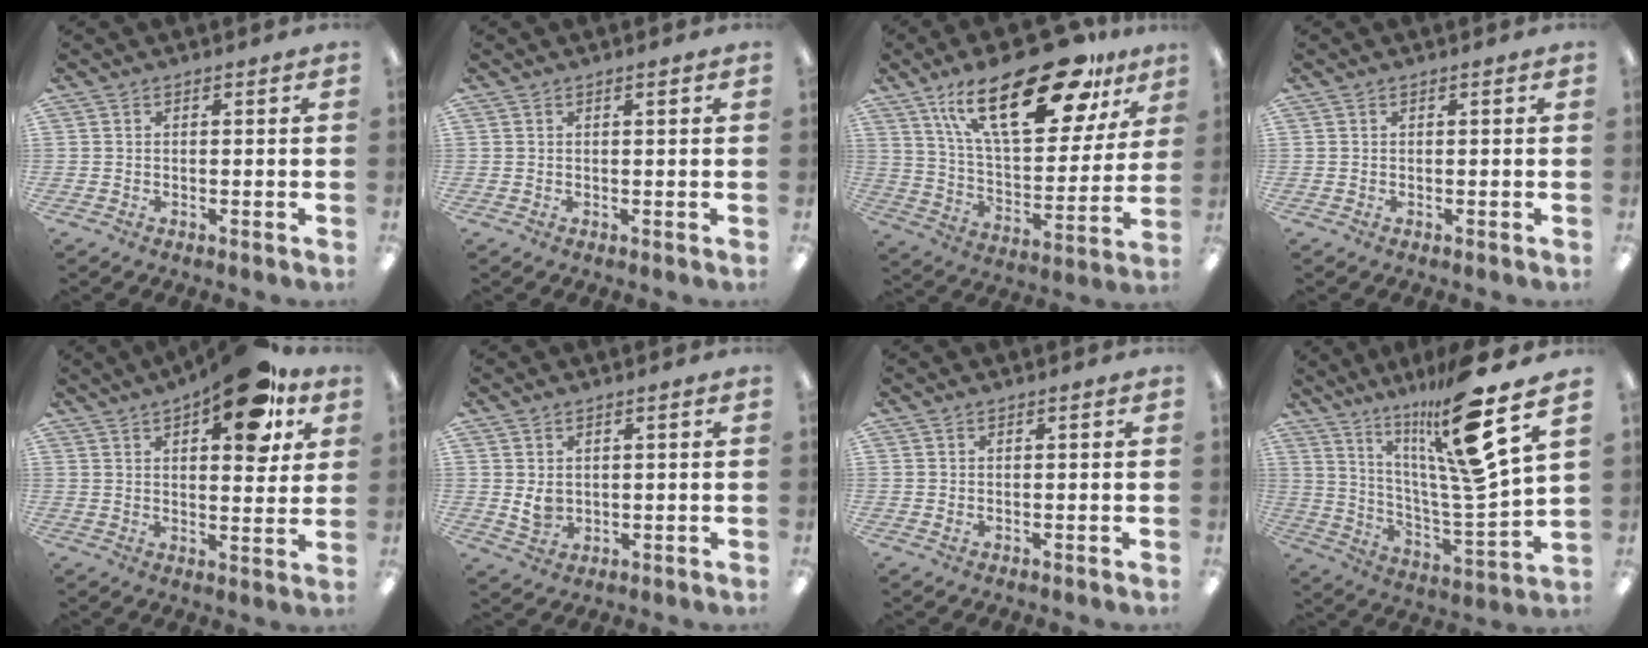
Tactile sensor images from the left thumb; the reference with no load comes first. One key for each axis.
{"total": 0.9, "fx": 0.4, "fy": 0.1, "fz": 0.8, "tx": -0.017, "ty": 0.001, "tz": 0.007}
{"total": 28.6, "fx": 16.8, "fy": 11.5, "fz": 20.1, "tx": -0.327, "ty": -0.080, "tz": 0.282}
{"total": 0.0}
{"total": 16.0, "fx": 9.3, "fy": 6.4, "fz": 11.3, "tx": -0.143, "ty": -0.046, "tz": 0.147}
{"total": 3.7, "fx": 1.1, "fy": 2.9, "fz": 2.1, "tx": -0.041, "ty": -0.003, "tz": 0.019}
{"total": 0.7, "fx": 0.2, "fy": 0.2, "fz": 0.6, "tx": -0.013, "ty": -0.001, "tz": 0.003}
{"total": 21.3, "fx": 14.4, "fy": 2.4, "fz": 15.5, "tx": -0.259, "ty": -0.092, "tz": 0.219}